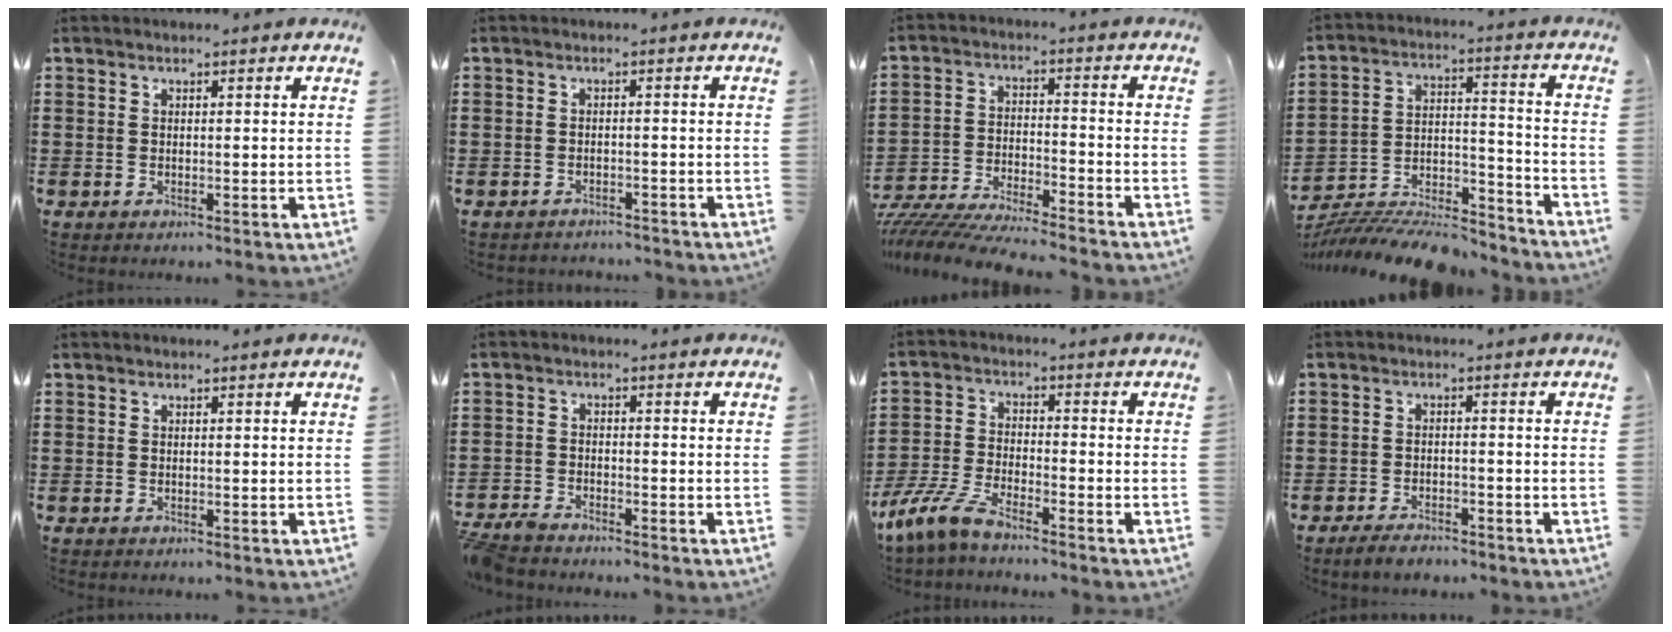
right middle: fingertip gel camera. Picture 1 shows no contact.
{"total": 1.7, "force": [-1.7, 0.2, -0.2], "torque": [-0.003, -0.001, -0.037]}
{"total": 7.4, "force": [-7.3, 0.0, 1.4], "torque": [-0.032, -0.001, -0.145]}
{"total": 9.9, "force": [-9.6, 1.3, 2.2], "torque": [-0.024, 0.027, -0.186]}
{"total": 0.0}
{"total": 2.9, "force": [-2.9, 0.3, 0.4], "torque": [-0.025, -0.002, -0.064]}
{"total": 7.1, "force": [-6.0, 0.7, 3.7], "torque": [-0.106, -0.018, -0.123]}
{"total": 2.9, "force": [-2.6, 0.6, 1.1], "torque": [-0.028, 0.001, -0.055]}